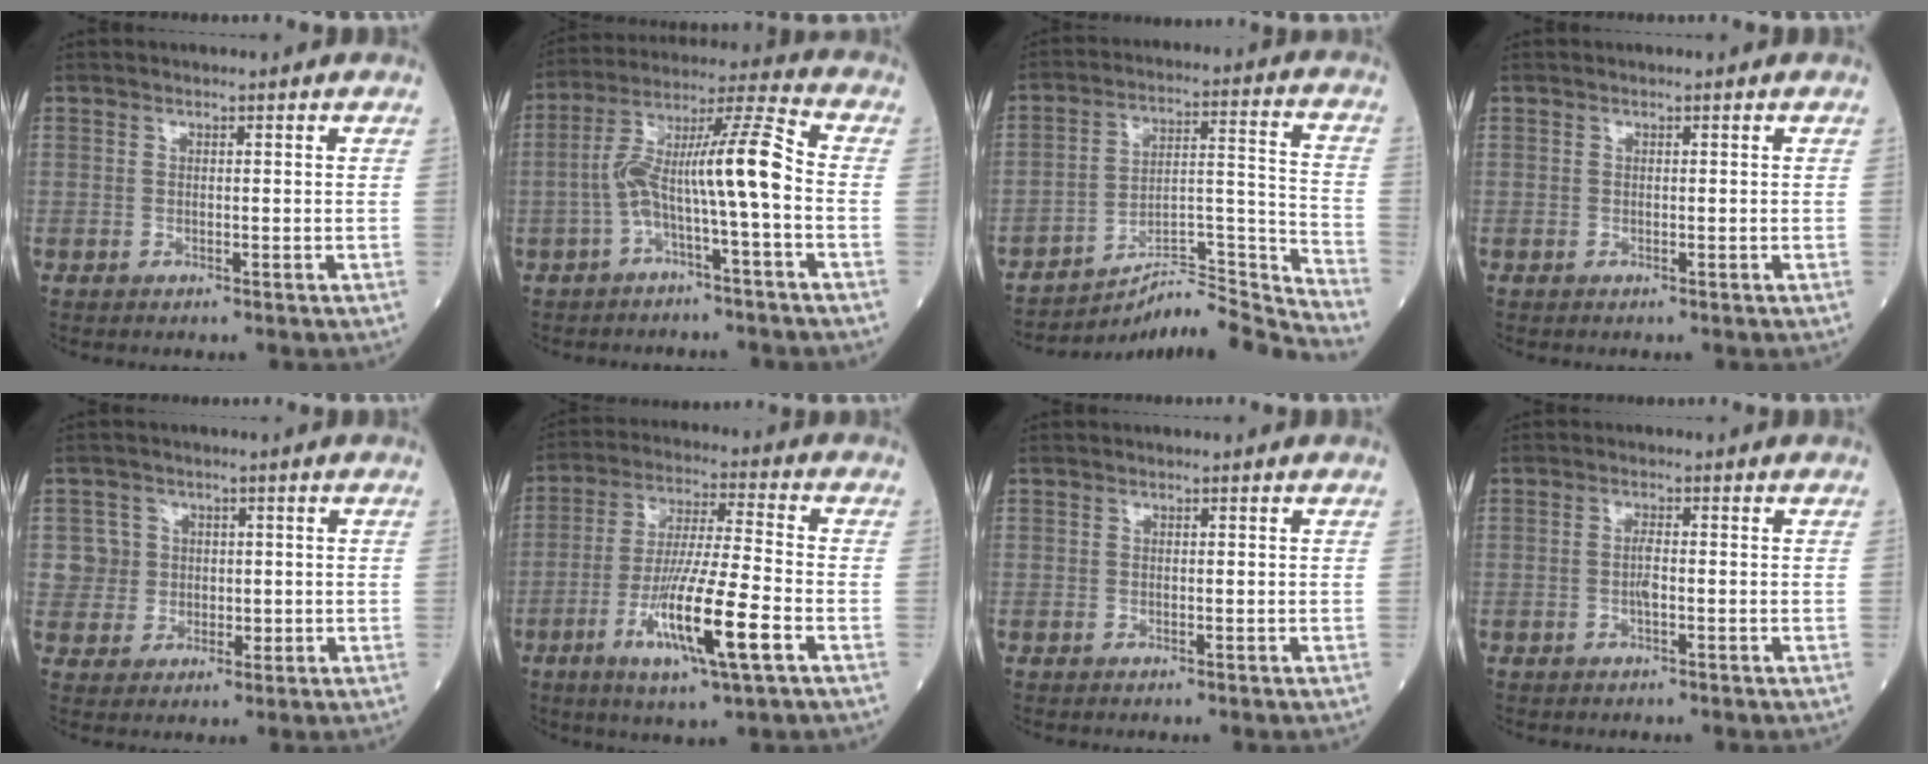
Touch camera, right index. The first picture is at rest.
{"total": 11.1, "force": [-2.3, 0.2, 10.9], "torque": [-0.196, 0.039, -0.044]}
{"total": 17.2, "force": [-16.9, -2.4, 2.1], "torque": [-0.011, 0.046, -0.260]}
{"total": 0.0}
{"total": 4.8, "force": [1.0, 4.7, 0.0], "torque": [0.018, 0.009, 0.018]}
{"total": 14.0, "force": [-5.2, 0.7, 13.0], "torque": [-0.246, -0.019, -0.093]}
{"total": 0.0}
{"total": 1.8, "force": [-0.4, 0.3, 1.7], "torque": [-0.033, 0.001, -0.009]}